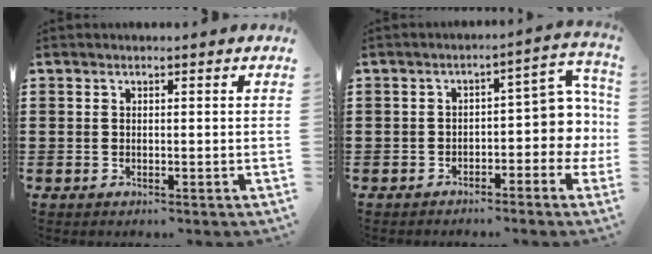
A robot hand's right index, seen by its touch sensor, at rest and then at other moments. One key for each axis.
{"total": 6.2, "fx": -1.2, "fy": 3.5, "fz": 5.0, "tx": -0.068, "ty": -0.012, "tz": -0.029}